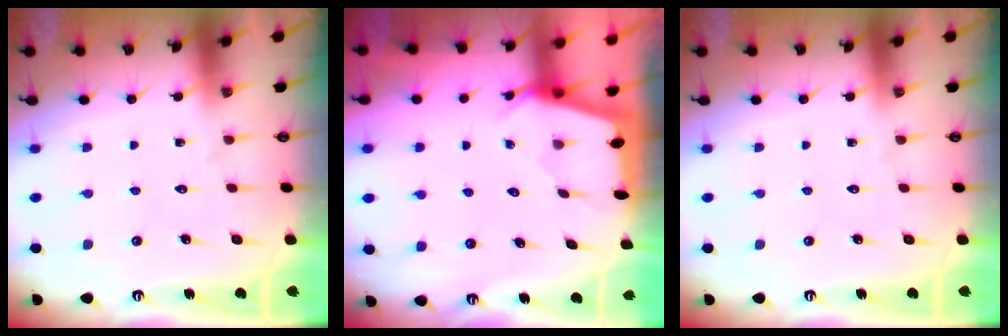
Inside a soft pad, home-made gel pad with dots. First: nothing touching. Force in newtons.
{"total": 2.3, "press": 2.3, "slide": 0.3}
{"total": 0.0}